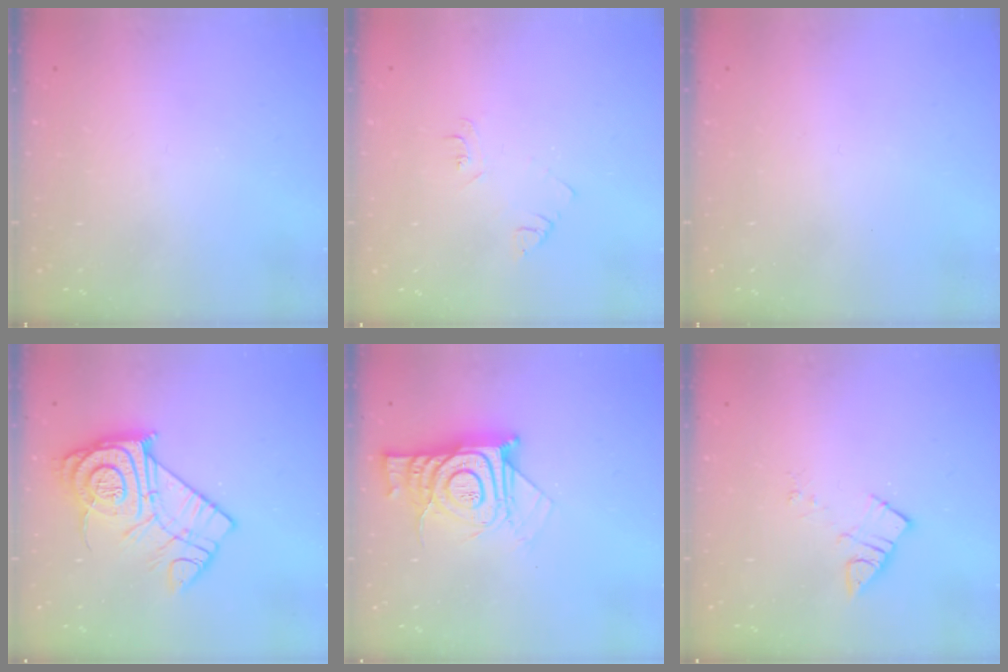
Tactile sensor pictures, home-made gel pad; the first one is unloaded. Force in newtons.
{"total": 4.2, "press": 4.1, "slide": 0.6}
{"total": 1.6, "press": 1.6, "slide": 0.1}
{"total": 16.1, "press": 16.1, "slide": 1.1}
{"total": 14.2, "press": 14.2, "slide": 1.2}
{"total": 5.0, "press": 5.0, "slide": 0.4}